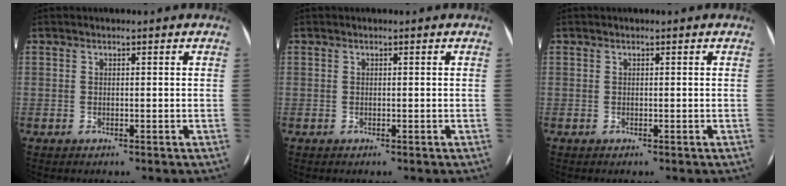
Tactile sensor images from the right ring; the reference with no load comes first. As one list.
[{"total": 0.0}, {"total": 0.0}]